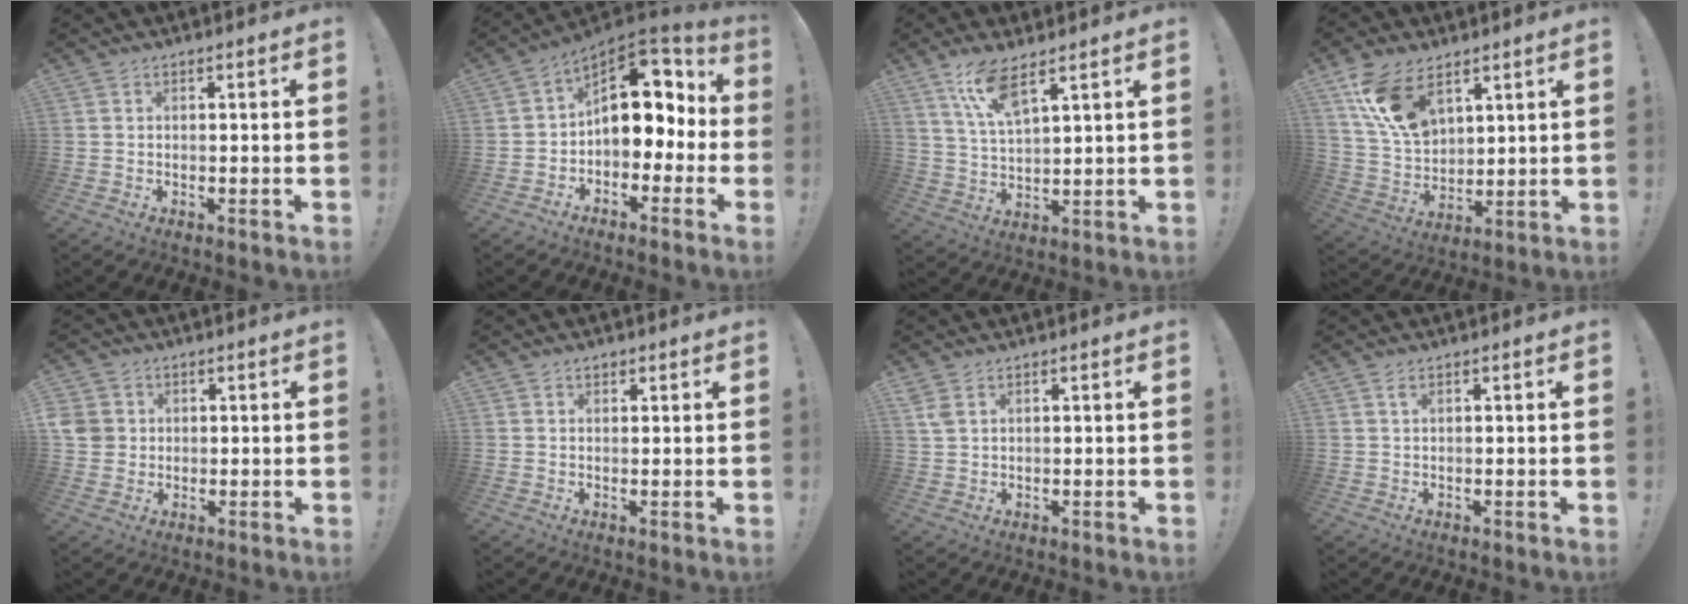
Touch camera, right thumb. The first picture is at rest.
{"total": 13.9, "force": [2.8, 9.3, 9.9], "torque": [-0.135, -0.021, 0.051]}
{"total": 9.4, "force": [6.4, 2.1, 6.5], "torque": [-0.139, -0.018, 0.117]}
{"total": 14.4, "force": [8.6, 8.2, 8.1], "torque": [-0.157, -0.037, 0.168]}
{"total": 5.4, "force": [0.8, 5.0, 1.7], "torque": [-0.047, 0.003, 0.017]}
{"total": 1.1, "force": [0.7, 0.7, 0.4], "torque": [0.000, -0.002, 0.012]}
{"total": 2.9, "force": [1.6, 1.5, 2.0], "torque": [-0.037, -0.002, 0.029]}
{"total": 1.2, "force": [0.5, 0.3, 1.1], "torque": [-0.022, 0.002, 0.009]}